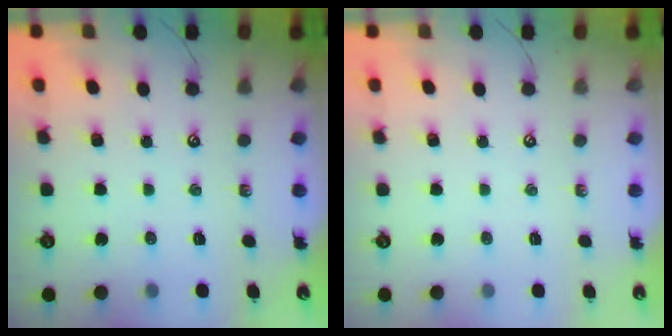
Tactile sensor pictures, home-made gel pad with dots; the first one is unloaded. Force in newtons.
{"total": 0.0}